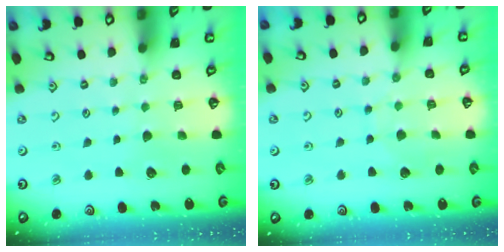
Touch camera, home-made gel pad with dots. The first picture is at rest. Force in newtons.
{"total": 6.2, "press": 6.2, "slide": 0.6}